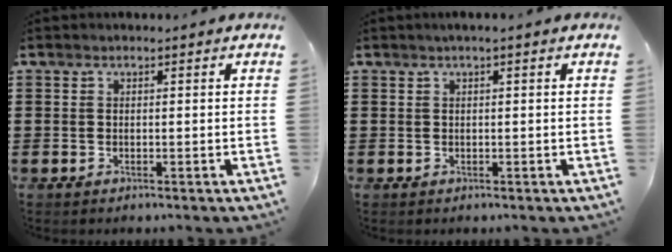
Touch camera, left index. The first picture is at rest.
{"total": 0.7, "force": [0.1, 0.0, 0.7], "torque": [-0.009, -0.002, 0.002]}